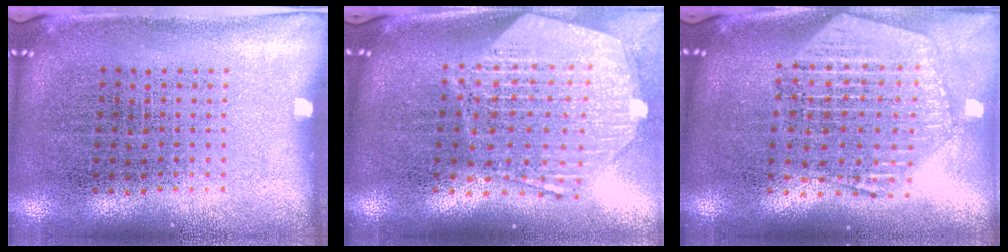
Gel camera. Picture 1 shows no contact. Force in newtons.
{"total": 3.0, "press": 2.3, "slide": 1.9}
{"total": 2.6, "press": 2.2, "slide": 1.3}